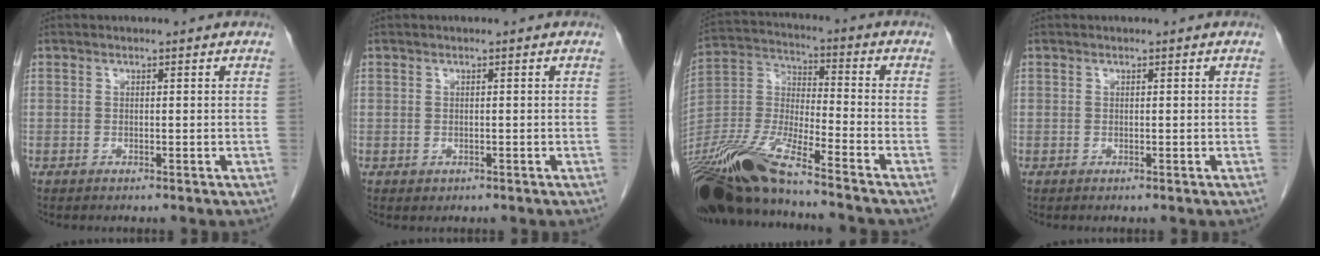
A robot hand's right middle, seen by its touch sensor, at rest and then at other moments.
{"total": 0.5, "force": [-0.1, 0.5, 0.2], "torque": [-0.007, 0.000, 0.002]}
{"total": 17.9, "force": [-14.5, 1.3, 10.4], "torque": [-0.240, -0.019, -0.278]}
{"total": 0.0}